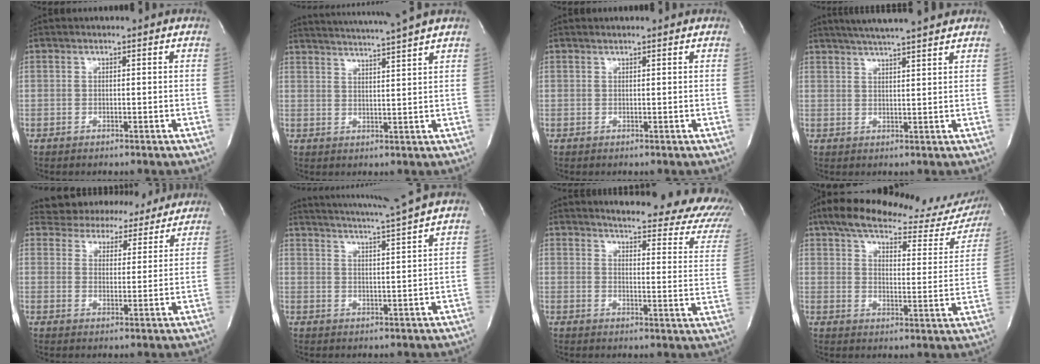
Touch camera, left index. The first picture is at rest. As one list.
[{"total": 11.1, "force": [10.0, -2.2, 4.3], "torque": [-0.077, -0.013, 0.141]}, {"total": 1.5, "force": [1.4, 0.1, 0.5], "torque": [-0.009, 0.012, 0.018]}, {"total": 10.8, "force": [9.4, 0.0, 5.4], "torque": [-0.089, 0.018, 0.128]}, {"total": 14.7, "force": [13.6, 5.3, 2.2], "torque": [-0.024, 0.016, 0.174]}, {"total": 12.3, "force": [11.0, -2.3, 5.0], "torque": [-0.094, -0.026, 0.155]}, {"total": 21.9, "force": [19.5, 3.5, 9.3], "torque": [-0.105, -0.080, 0.202]}, {"total": 27.8, "force": [24.1, 7.2, 11.9], "torque": [-0.188, -0.026, 0.296]}]